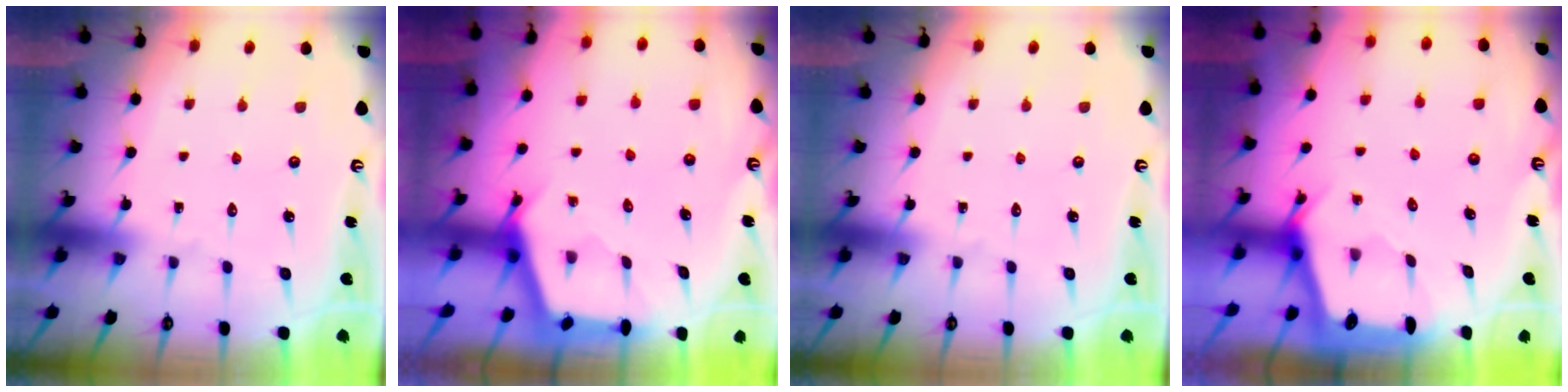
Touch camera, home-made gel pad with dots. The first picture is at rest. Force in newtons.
{"total": 2.6, "press": 2.6, "slide": 0.4}
{"total": 0.0}
{"total": 2.3, "press": 2.3, "slide": 0.3}